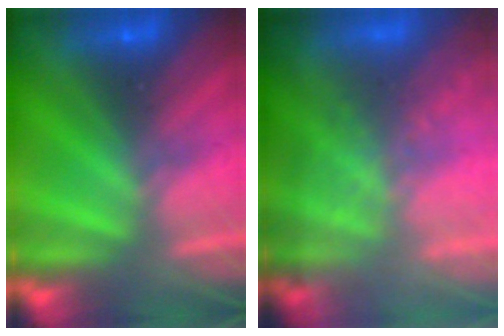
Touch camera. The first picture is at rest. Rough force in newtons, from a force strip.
{"total": 7.5}